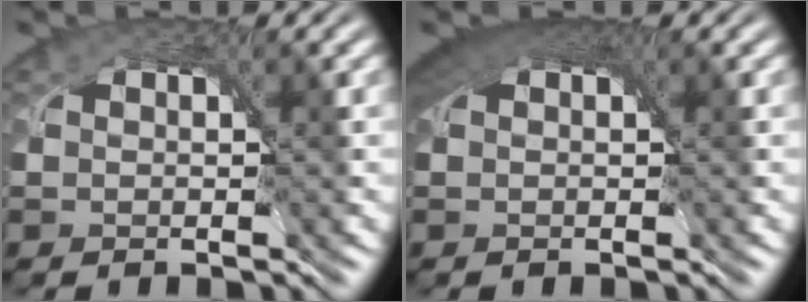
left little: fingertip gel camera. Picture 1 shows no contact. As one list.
[{"total": 5.3, "force": [2.8, 2.7, 3.6], "torque": [-0.066, 0.015, 0.033]}]